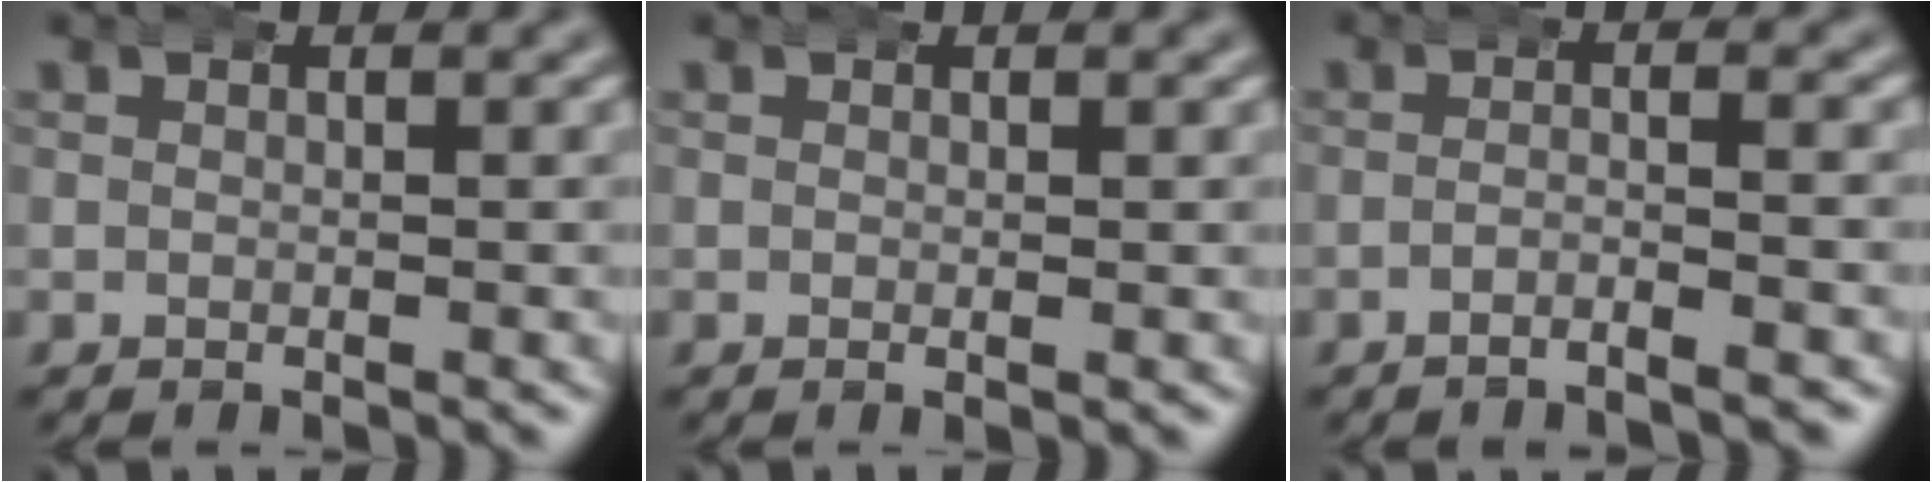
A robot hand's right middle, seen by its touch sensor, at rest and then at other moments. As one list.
[{"total": 0.5, "force": [0.0, 0.1, 0.5], "torque": [-0.007, 0.004, -0.003]}, {"total": 3.0, "force": [-2.4, -0.3, 1.8], "torque": [-0.029, -0.002, -0.043]}]